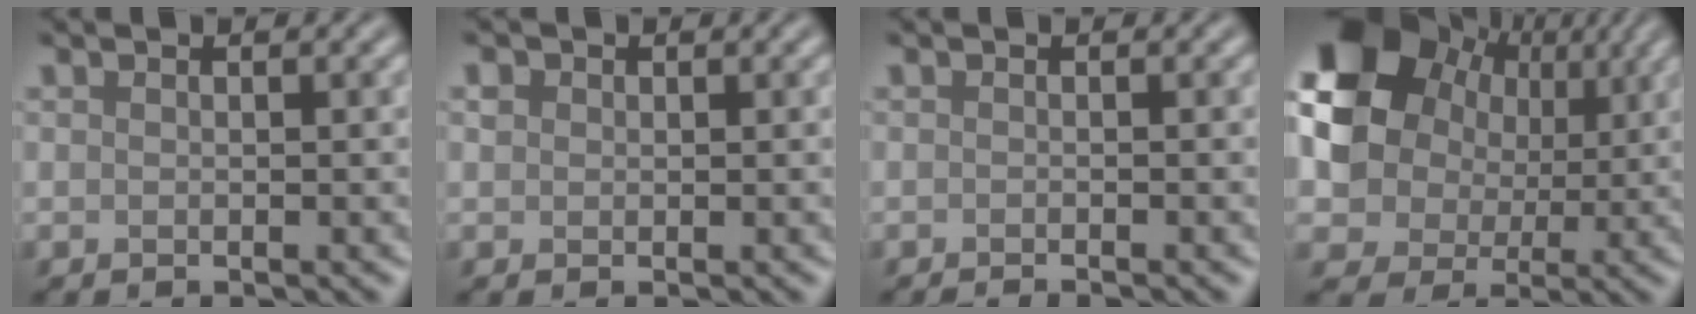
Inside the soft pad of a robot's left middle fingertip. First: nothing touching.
{"total": 1.1, "force": [-0.4, 0.1, -1.0], "torque": [0.021, -0.002, 0.004]}
{"total": 1.5, "force": [-1.5, 0.0, 0.2], "torque": [0.017, -0.013, -0.016]}
{"total": 15.3, "force": [5.2, 12.7, 6.9], "torque": [-0.179, 0.038, 0.089]}